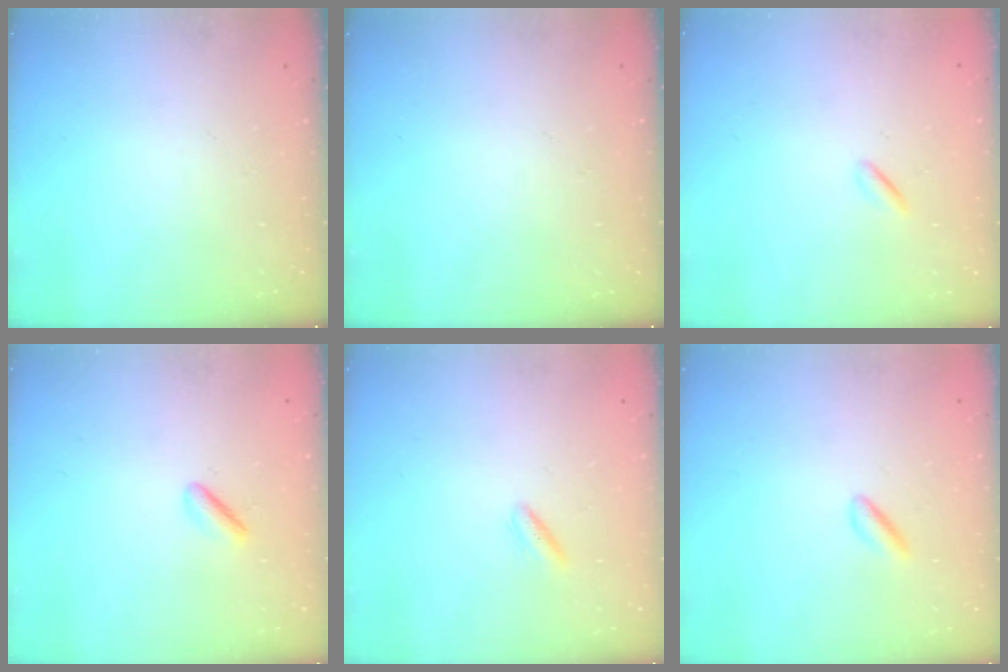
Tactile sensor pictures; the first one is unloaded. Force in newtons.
{"total": 0.0}
{"total": 0.0}
{"total": 2.2, "press": 1.9, "slide": 1.2}
{"total": 2.1, "press": 1.9, "slide": 1.0}
{"total": 1.8, "press": 1.6, "slide": 0.9}